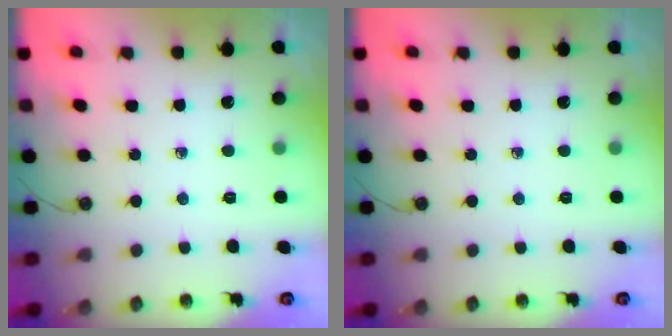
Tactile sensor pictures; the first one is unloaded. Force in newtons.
{"total": 0.0}